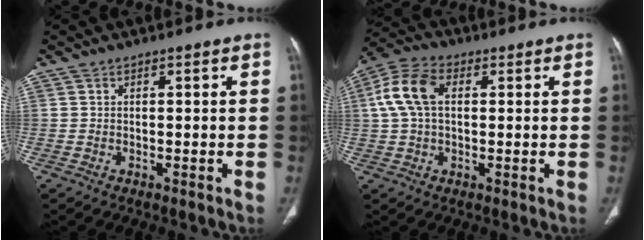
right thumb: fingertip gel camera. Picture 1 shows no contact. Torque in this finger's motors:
{"motor_torque": [1.03, 1.01, 2.43, -0.34, 0.41]}